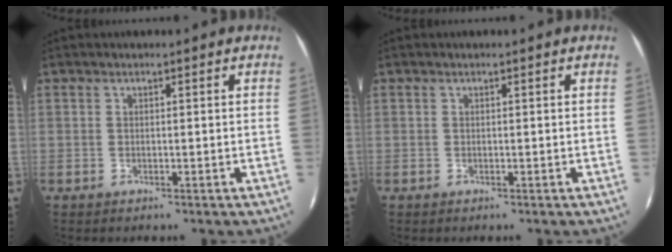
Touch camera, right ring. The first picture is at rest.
{"total": 0.0}